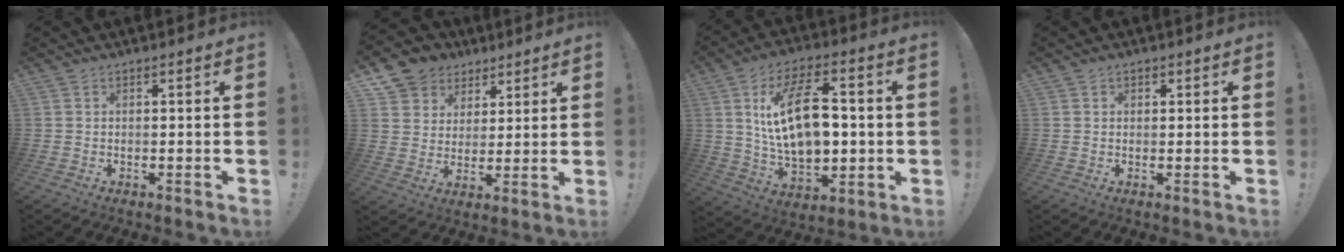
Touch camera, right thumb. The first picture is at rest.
{"total": 9.0, "force": [4.6, 7.6, 1.4], "torque": [-0.019, -0.033, 0.096]}
{"total": 20.2, "force": [2.6, 11.4, 16.5], "torque": [-0.291, -0.001, 0.039]}
{"total": 0.7, "force": [0.2, 0.7, 0.2], "torque": [-0.002, 0.001, 0.002]}